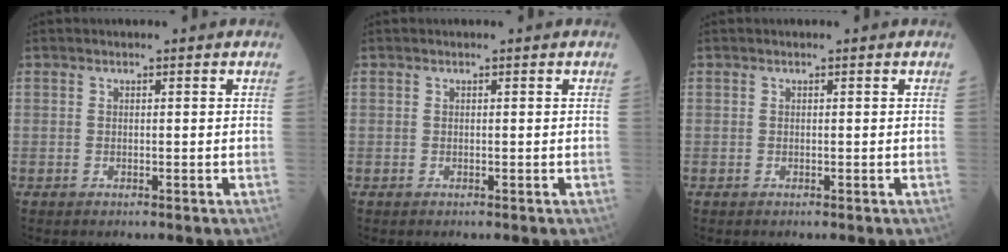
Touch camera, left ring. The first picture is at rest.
{"total": 0.0}
{"total": 0.0}